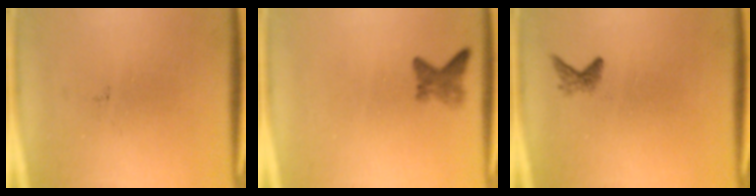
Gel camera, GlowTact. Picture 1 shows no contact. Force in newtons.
{"total": 2.0}
{"total": 1.1}